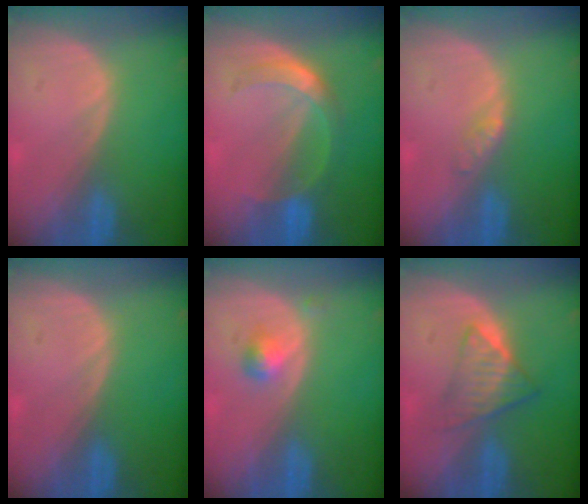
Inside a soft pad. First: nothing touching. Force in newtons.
{"total": 5.8, "press": 5.0, "slide": 2.8}
{"total": 1.7, "press": 1.7, "slide": 0.2}
{"total": 0.0}
{"total": 2.2, "press": 2.2, "slide": 0.2}
{"total": 6.0, "press": 5.1, "slide": 3.2}